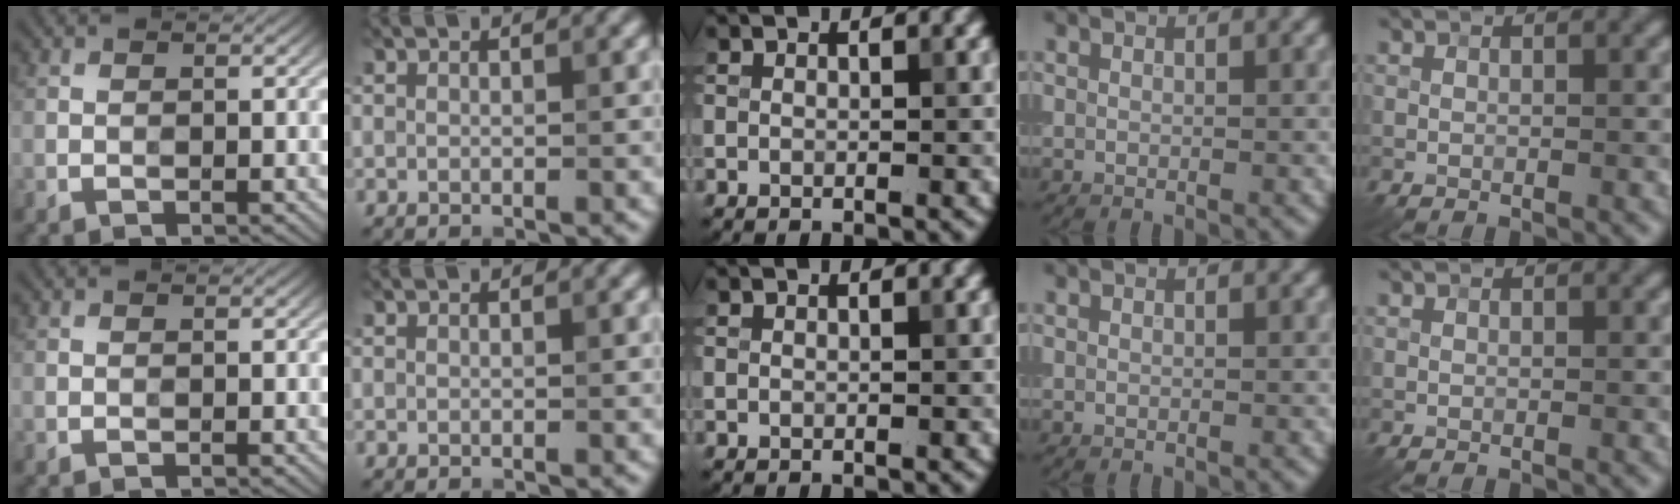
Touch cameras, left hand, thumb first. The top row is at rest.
{}